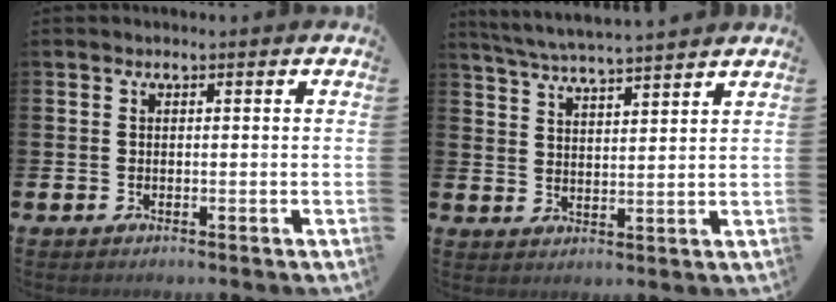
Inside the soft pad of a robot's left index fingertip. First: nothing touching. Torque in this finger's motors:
{"motor_torque": [0.93, -1.21, 0.36, 0.05]}